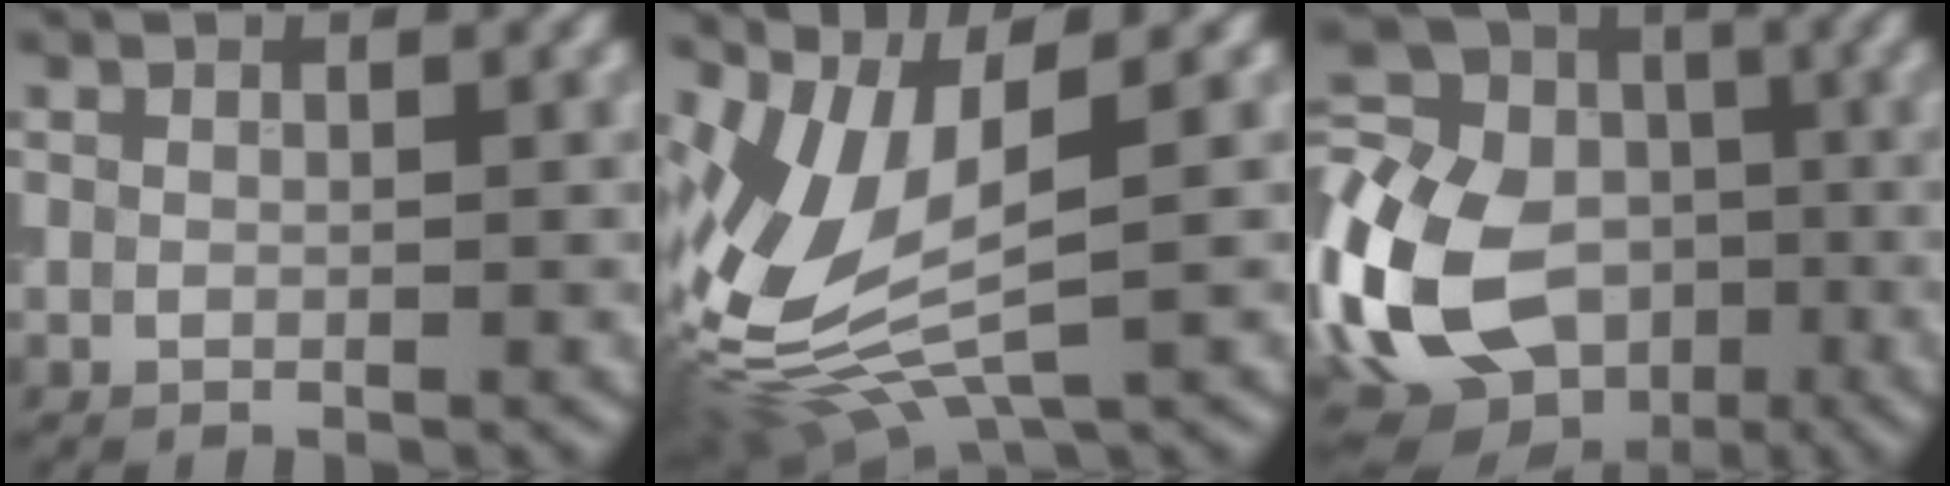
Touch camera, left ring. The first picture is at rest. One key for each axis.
{"total": 9.2, "fx": -0.4, "fy": 4.0, "fz": 8.3, "tx": -0.205, "ty": -0.008, "tz": -0.012}
{"total": 18.6, "fx": -5.3, "fy": 14.1, "fz": 10.8, "tx": -0.262, "ty": 0.000, "tz": -0.095}